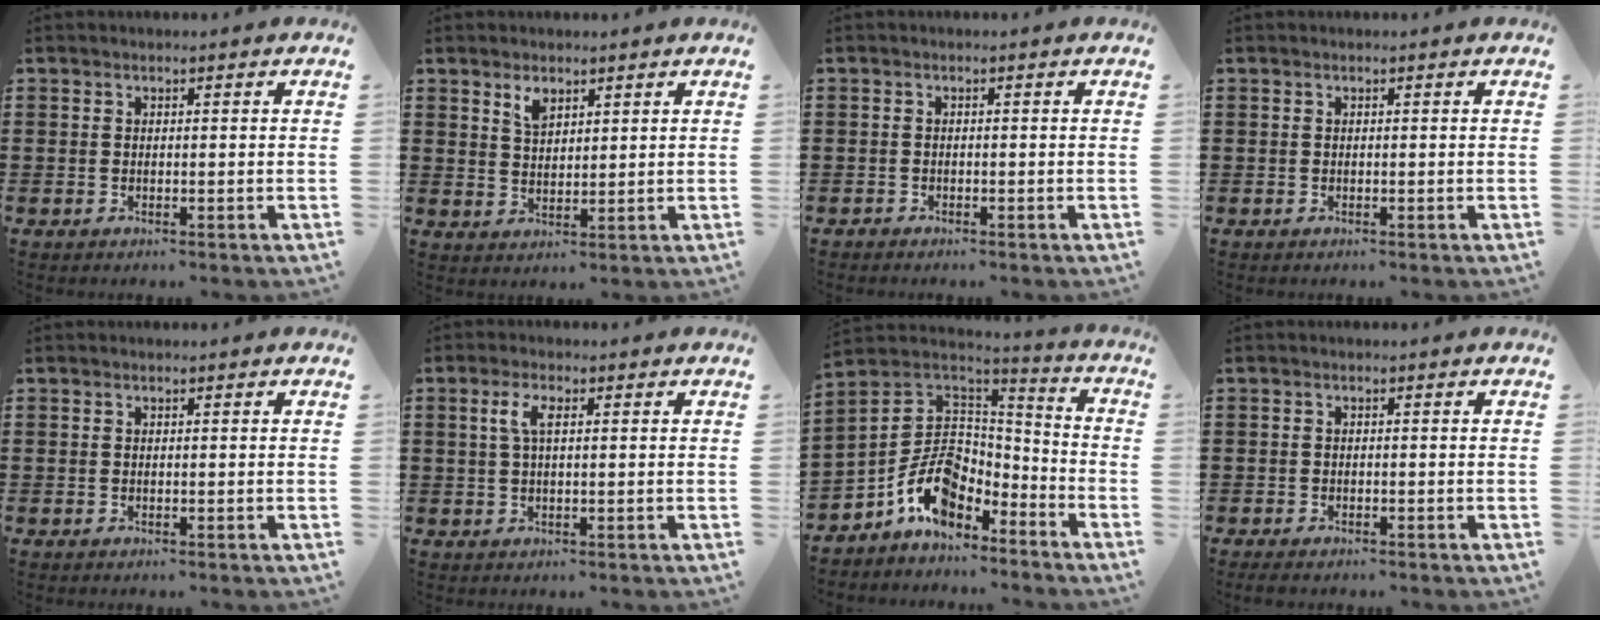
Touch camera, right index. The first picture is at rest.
{"total": 2.9, "force": [2.1, 1.5, 1.4], "torque": [-0.025, 0.000, 0.038]}
{"total": 0.8, "force": [-0.7, 0.3, -0.1], "torque": [0.000, 0.003, -0.016]}
{"total": 0.0}
{"total": 0.0}
{"total": 3.2, "force": [0.8, 1.1, 2.9], "torque": [-0.067, 0.007, 0.008]}
{"total": 10.0, "force": [-4.9, 6.7, 5.6], "torque": [-0.133, 0.007, -0.092]}
{"total": 0.9, "force": [-0.9, 0.2, 0.2], "torque": [-0.006, -0.003, -0.017]}